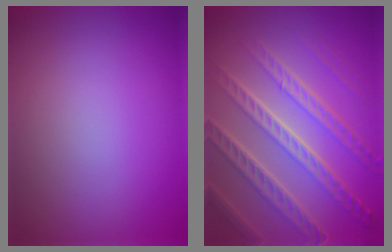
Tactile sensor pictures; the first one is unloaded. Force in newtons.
{"total": 7.1, "press": 5.0, "slide": 5.0}